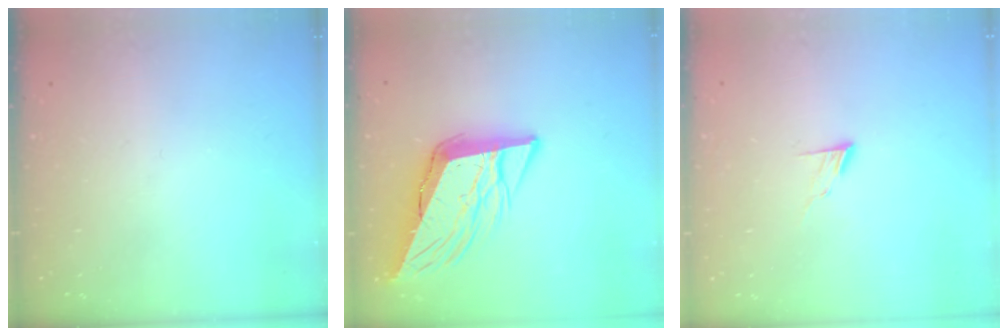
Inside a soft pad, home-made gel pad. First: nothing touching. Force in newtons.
{"total": 12.3, "press": 11.7, "slide": 3.6}
{"total": 6.0, "press": 5.9, "slide": 0.6}